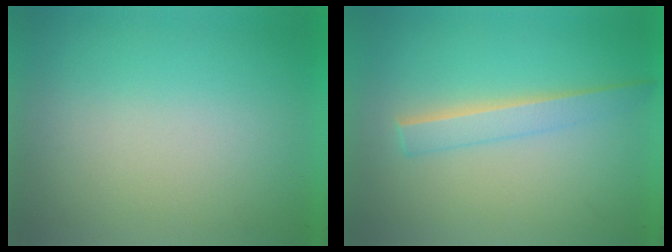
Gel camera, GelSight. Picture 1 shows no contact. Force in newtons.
{"total": 2.1}